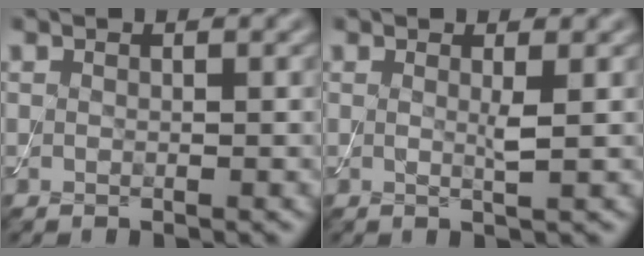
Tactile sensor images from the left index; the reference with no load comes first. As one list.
[{"total": 1.1, "force": [0.2, 0.0, 1.1], "torque": [-0.025, -0.005, 0.002]}]